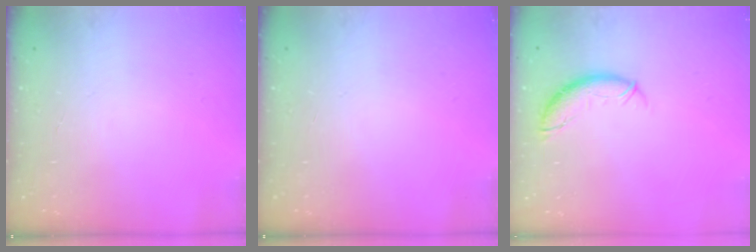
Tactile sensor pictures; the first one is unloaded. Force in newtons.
{"total": 0.0}
{"total": 8.2, "press": 8.2, "slide": 0.7}